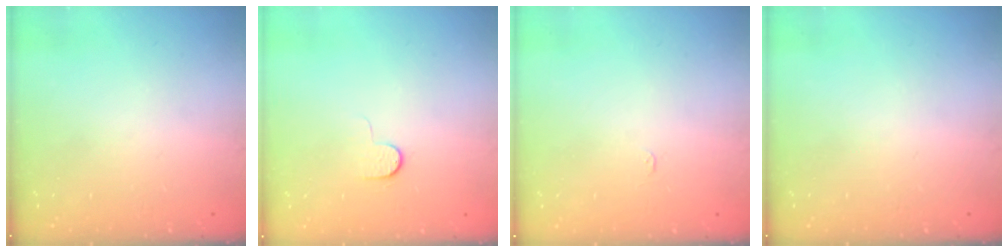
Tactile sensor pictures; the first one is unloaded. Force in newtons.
{"total": 5.0, "press": 5.0, "slide": 0.5}
{"total": 2.4, "press": 2.4, "slide": 0.3}
{"total": 0.0}